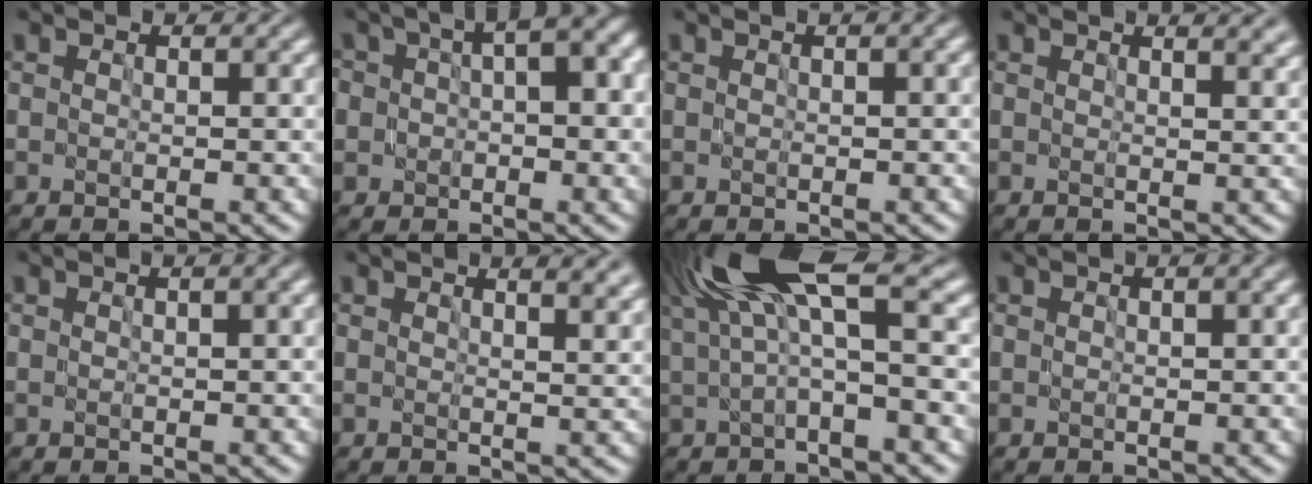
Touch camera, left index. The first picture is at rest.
{"total": 7.7, "force": [1.5, 4.9, 5.7], "torque": [-0.081, 0.009, 0.023]}
{"total": 1.5, "force": [0.5, 0.3, 1.3], "torque": [-0.024, 0.005, 0.002]}
{"total": 3.2, "force": [2.4, 1.3, 1.8], "torque": [-0.002, 0.011, 0.016]}
{"total": 1.9, "force": [0.6, 0.5, 1.7], "torque": [-0.025, 0.006, 0.004]}
{"total": 4.4, "force": [3.1, 1.8, 2.6], "torque": [-0.007, 0.022, 0.015]}
{"total": 8.9, "force": [3.4, 2.3, 7.9], "torque": [-0.153, 0.026, 0.055]}
{"total": 1.5, "force": [0.4, 0.3, 1.4], "torque": [-0.025, 0.006, 0.002]}